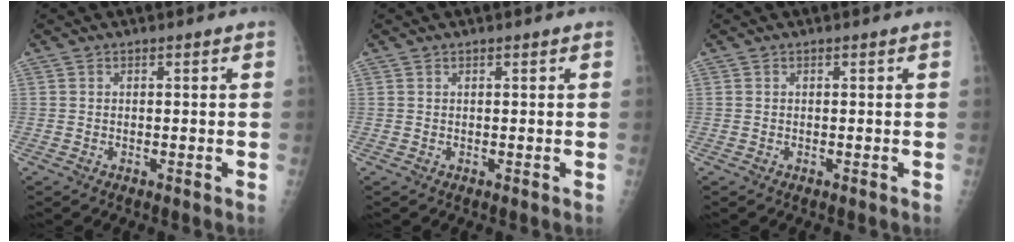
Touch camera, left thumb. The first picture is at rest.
{"total": 0.0}
{"total": 0.0}